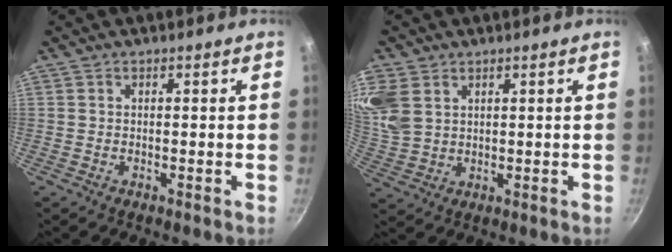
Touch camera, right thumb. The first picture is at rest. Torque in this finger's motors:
{"motor_torque": [0.62, 0.79, 1.16, 1.14, 0.59]}